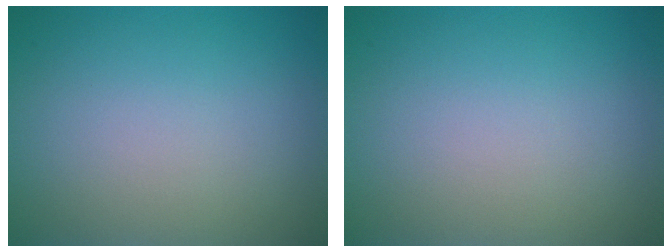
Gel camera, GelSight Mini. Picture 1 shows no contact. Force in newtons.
{"total": 0.0}